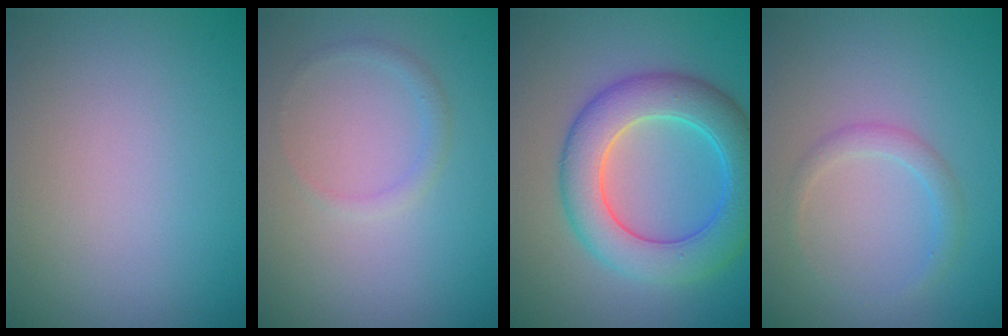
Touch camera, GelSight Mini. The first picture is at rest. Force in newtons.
{"total": 1.1, "press": 1.1, "slide": 0.1}
{"total": 7.6, "press": 7.6, "slide": 0.2}
{"total": 1.6, "press": 1.6, "slide": 0.1}